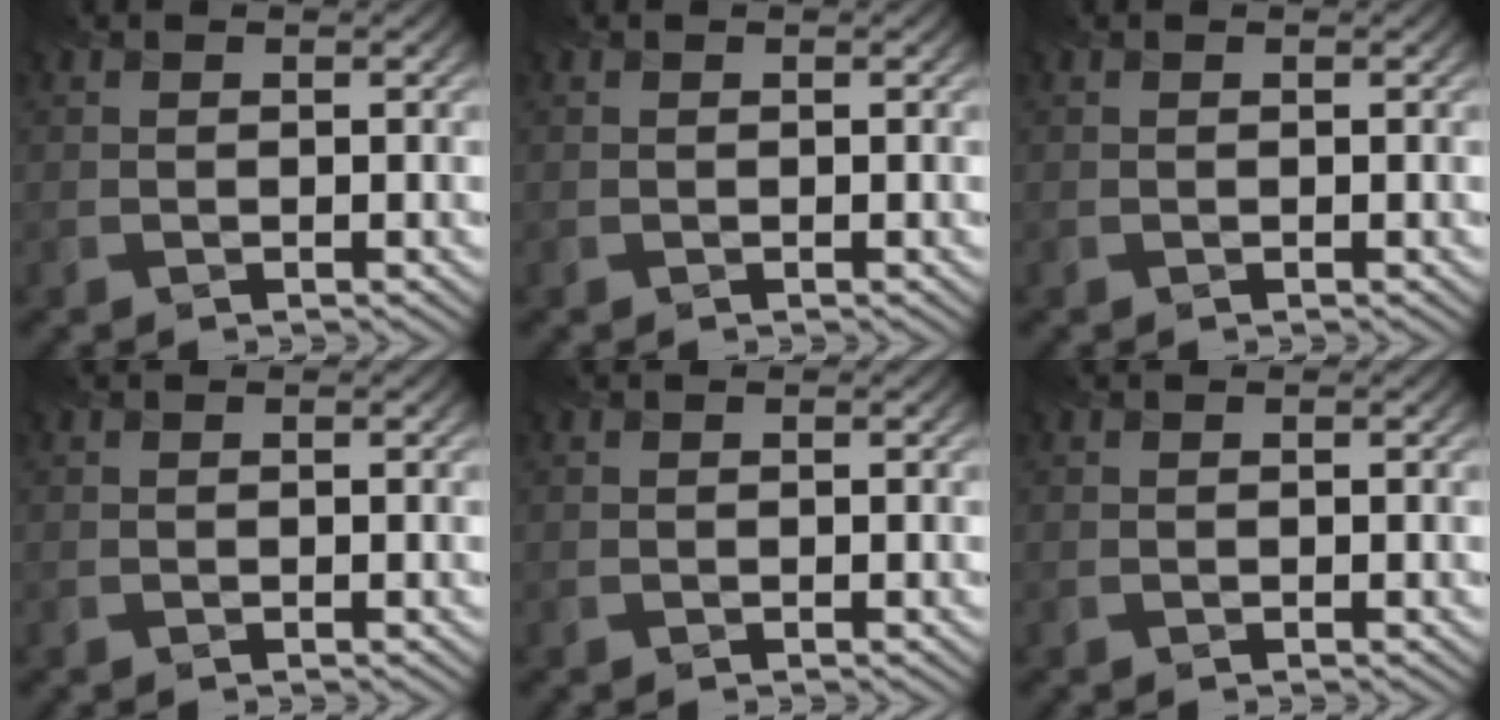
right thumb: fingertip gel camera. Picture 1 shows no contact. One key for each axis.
{"total": 0.0}
{"total": 0.0}
{"total": 0.0}
{"total": 0.0}
{"total": 0.0}